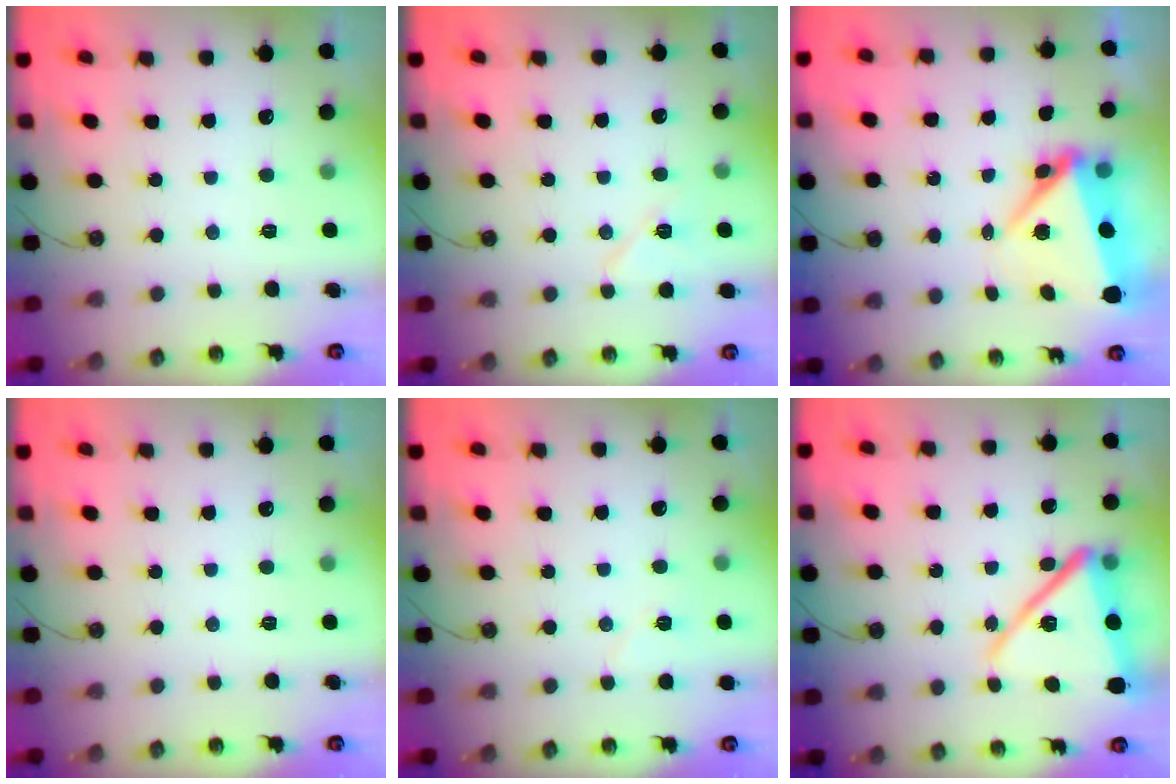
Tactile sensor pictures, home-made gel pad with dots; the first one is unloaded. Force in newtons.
{"total": 7.4, "press": 7.3, "slide": 1.2}
{"total": 8.1, "press": 7.9, "slide": 1.8}
{"total": 0.0}
{"total": 5.8, "press": 5.2, "slide": 2.5}
{"total": 17.4, "press": 16.9, "slide": 4.2}